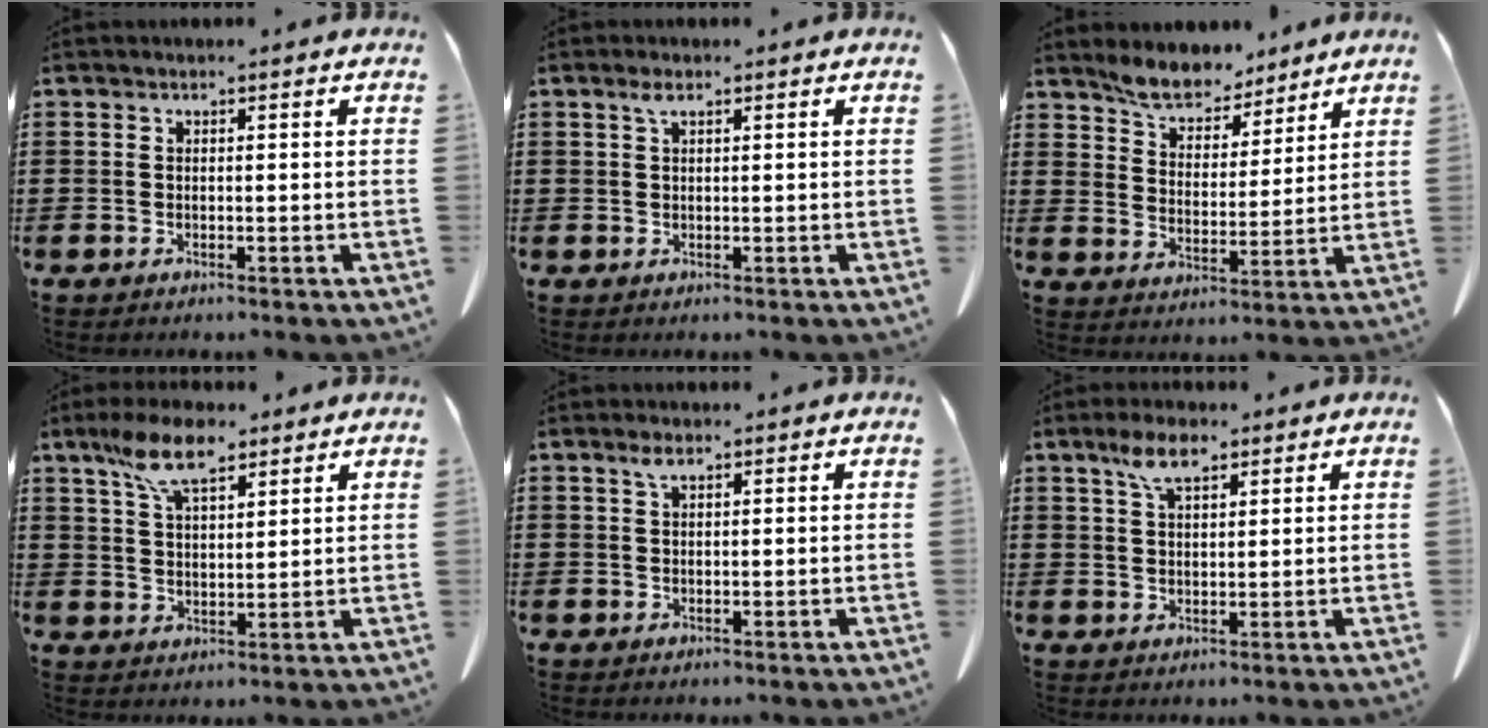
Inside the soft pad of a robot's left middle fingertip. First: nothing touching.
{"total": 1.4, "force": [0.7, 0.5, 1.1], "torque": [-0.025, 0.002, 0.014]}
{"total": 6.7, "force": [6.4, 1.8, 1.1], "torque": [-0.050, -0.029, 0.119]}
{"total": 8.8, "force": [6.0, 3.1, 5.6], "torque": [-0.126, -0.002, 0.111]}
{"total": 1.6, "force": [1.0, 0.6, 1.1], "torque": [-0.026, 0.001, 0.019]}
{"total": 5.4, "force": [3.3, 2.0, 3.7], "torque": [-0.081, 0.006, 0.059]}